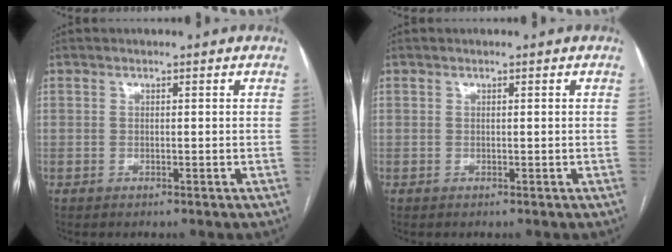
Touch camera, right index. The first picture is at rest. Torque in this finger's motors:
{"motor_torque": [-0.07, 0.00, -0.07, -0.04]}